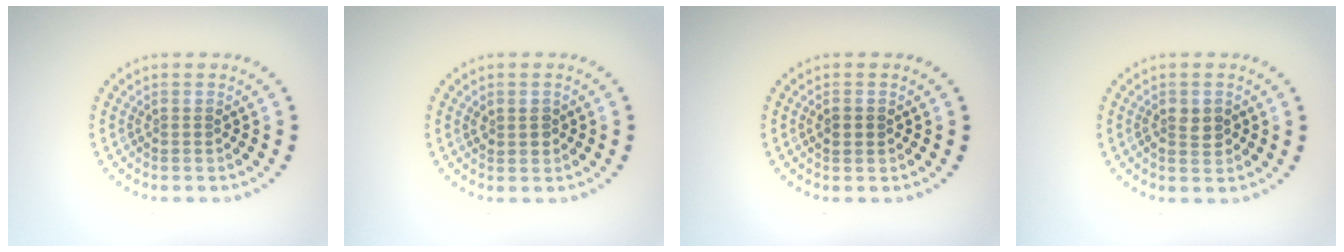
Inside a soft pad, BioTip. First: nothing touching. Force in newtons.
{"total": 1.5, "press": 1.4, "slide": 0.4}
{"total": 1.7, "press": 1.7, "slide": 0.2}
{"total": 2.1, "press": 2.1, "slide": 0.3}